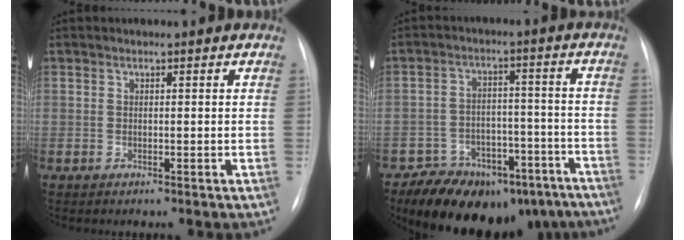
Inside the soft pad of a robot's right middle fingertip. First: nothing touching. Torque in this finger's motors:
{"motor_torque": [1.08, -1.06, 0.26, 0.10]}